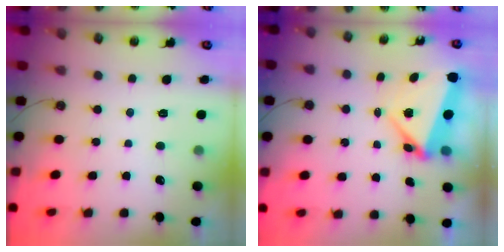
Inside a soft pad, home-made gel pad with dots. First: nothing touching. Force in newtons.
{"total": 5.4, "press": 4.9, "slide": 2.1}